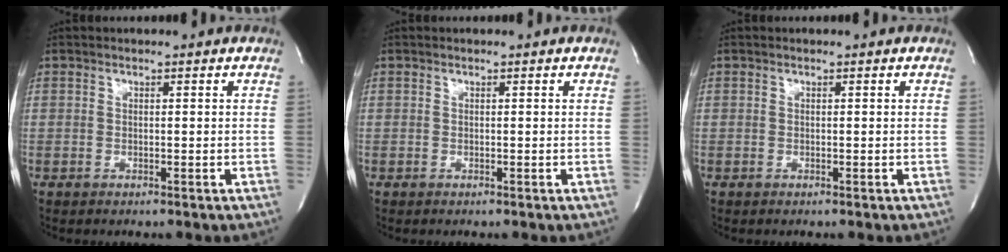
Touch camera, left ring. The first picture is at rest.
{"total": 0.0}
{"total": 0.0}